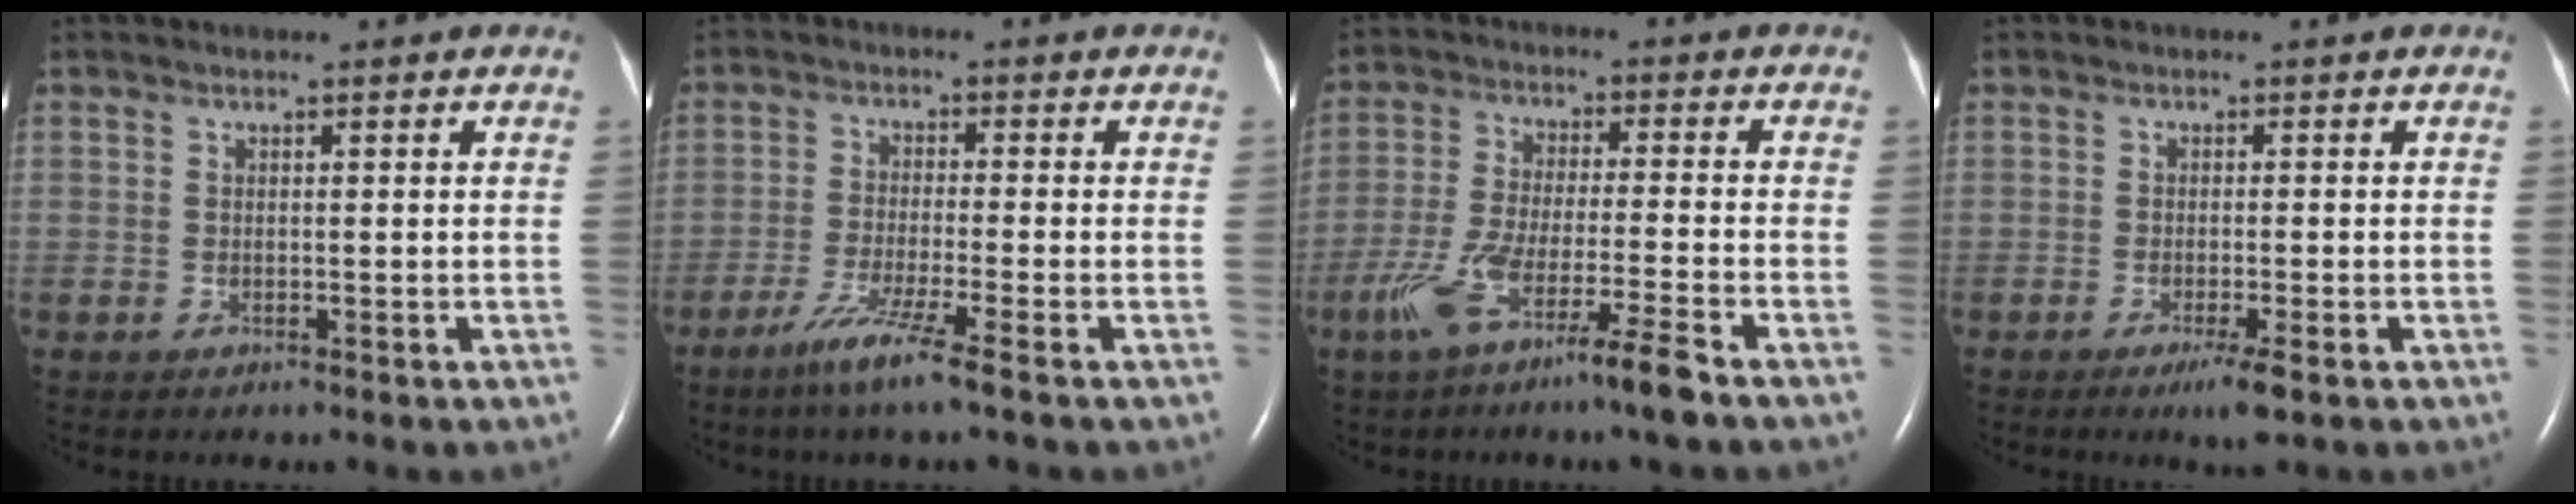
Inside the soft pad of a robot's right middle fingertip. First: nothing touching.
{"total": 6.3, "force": [-4.0, -1.0, 4.8], "torque": [-0.095, -0.020, -0.080]}
{"total": 9.5, "force": [-6.0, -0.6, 7.3], "torque": [-0.143, -0.022, -0.113]}
{"total": 3.0, "force": [-1.7, 0.0, 2.5], "torque": [-0.043, -0.010, -0.027]}